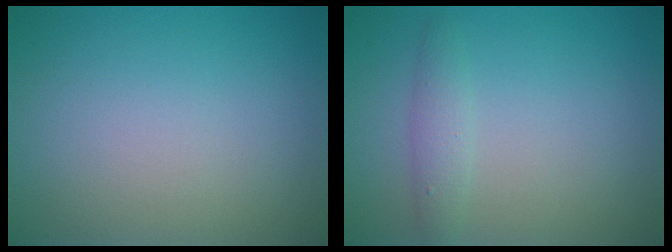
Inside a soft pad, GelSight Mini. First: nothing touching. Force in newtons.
{"total": 1.6, "press": 1.6, "slide": 0.0}